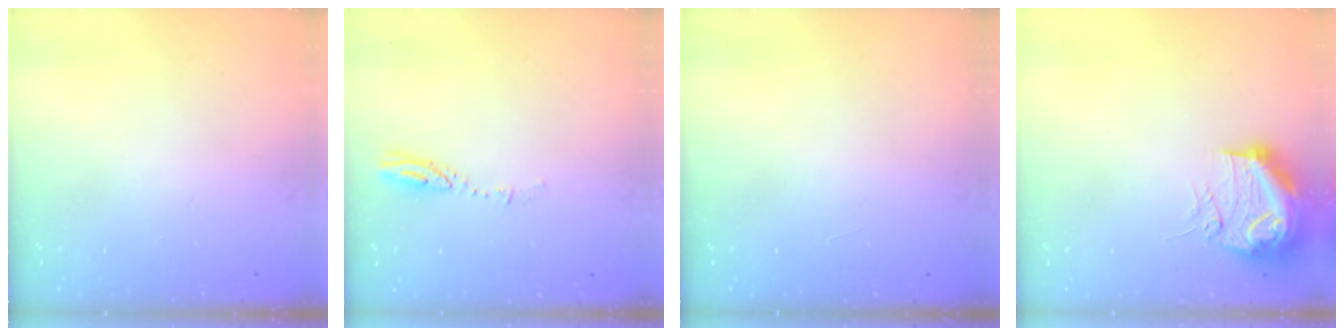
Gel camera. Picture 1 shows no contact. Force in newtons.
{"total": 2.9, "press": 2.9, "slide": 0.3}
{"total": 0.0}
{"total": 11.7, "press": 11.6, "slide": 1.4}